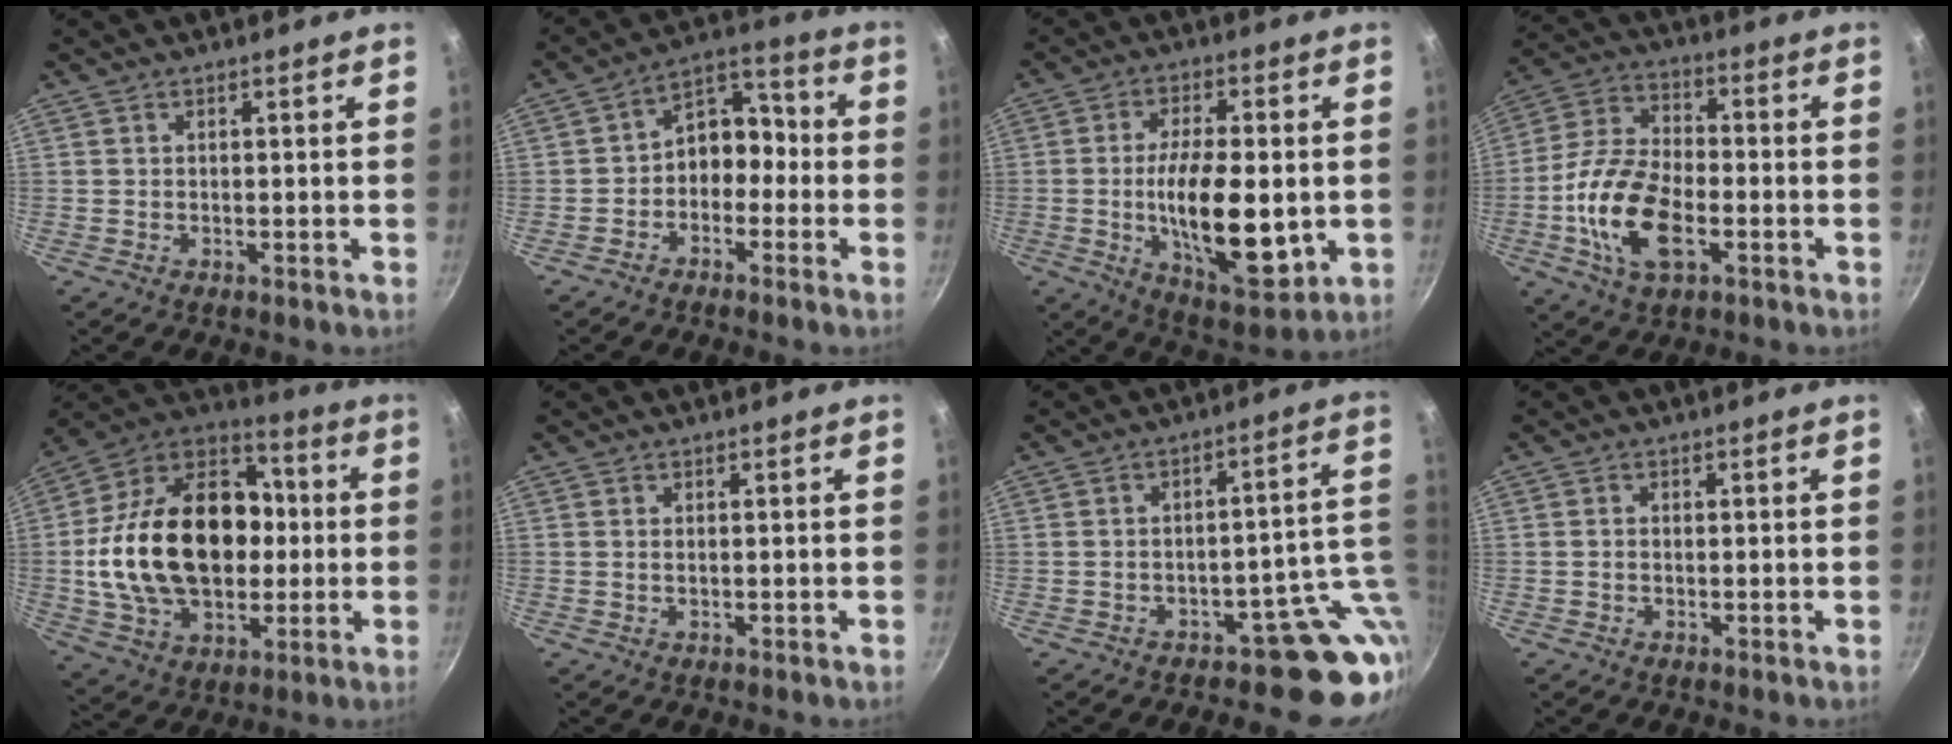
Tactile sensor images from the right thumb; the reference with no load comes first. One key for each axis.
{"total": 8.6, "fx": -2.1, "fy": 6.5, "fz": 5.3, "tx": -0.032, "ty": 0.055, "tz": -0.048}
{"total": 17.9, "fx": -2.0, "fy": 7.5, "fz": 16.2, "tx": -0.258, "ty": -0.010, "tz": -0.025}
{"total": 15.6, "fx": -4.3, "fy": 8.3, "fz": 12.6, "tx": -0.239, "ty": 0.028, "tz": -0.091}
{"total": 29.5, "fx": -0.4, "fy": 20.3, "fz": 21.5, "tx": -0.353, "ty": 0.043, "tz": -0.005}
{"total": 0.6, "fx": 0.2, "fy": 0.3, "fz": 0.5, "tx": -0.010, "ty": 0.000, "tz": 0.003}
{"total": 9.4, "fx": -2.0, "fy": 6.2, "fz": 6.8, "tx": -0.022, "ty": 0.029, "tz": -0.027}
{"total": 0.8, "fx": -0.1, "fy": 0.7, "fz": 0.5, "tx": -0.010, "ty": 0.004, "tz": -0.003}